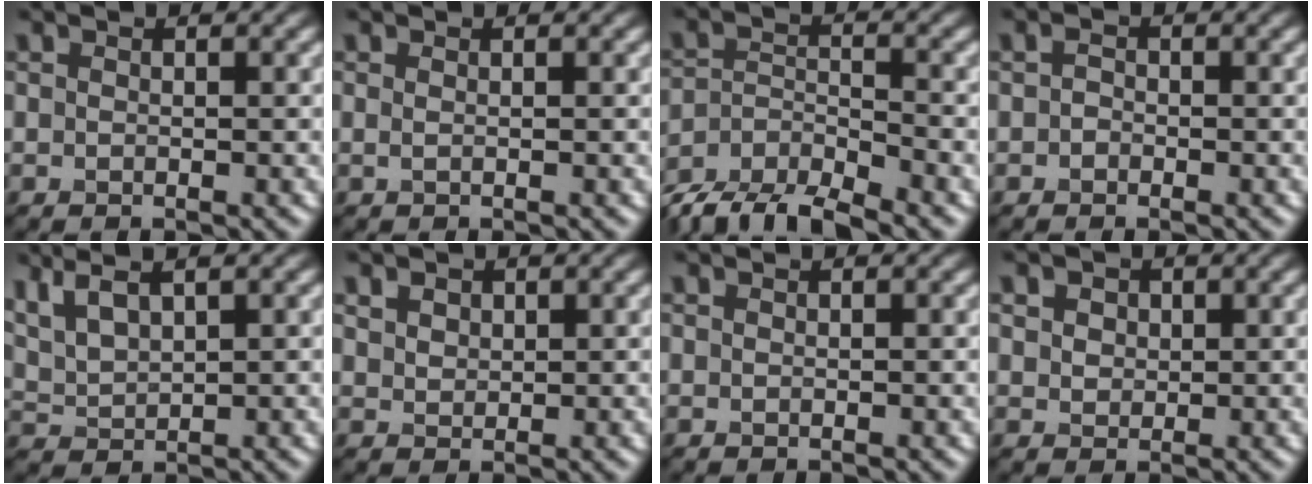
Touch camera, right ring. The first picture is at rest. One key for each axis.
{"total": 0.5, "fx": 0.2, "fy": 0.2, "fz": 0.5, "tx": -0.009, "ty": -0.001, "tz": 0.000}
{"total": 7.5, "fx": -6.5, "fy": 2.2, "fz": 2.9, "tx": -0.053, "ty": -0.012, "tz": -0.120}
{"total": 0.8, "fx": -0.3, "fy": 0.7, "fz": 0.4, "tx": -0.006, "ty": -0.002, "tz": -0.008}
{"total": 5.5, "fx": 3.4, "fy": 2.3, "fz": 3.7, "tx": -0.089, "ty": 0.021, "tz": 0.065}
{"total": 2.0, "fx": 1.2, "fy": 1.4, "fz": 0.8, "tx": -0.018, "ty": 0.003, "tz": 0.024}
{"total": 0.0}
{"total": 3.8, "fx": 1.9, "fy": 2.7, "fz": 1.8, "tx": -0.041, "ty": 0.014, "tz": 0.024}